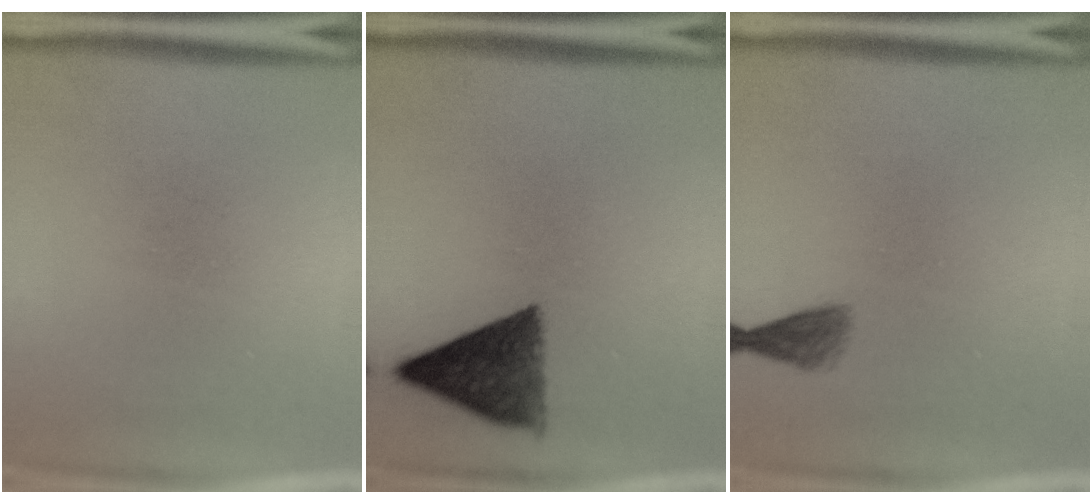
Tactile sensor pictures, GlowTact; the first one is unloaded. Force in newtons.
{"total": 9.2}
{"total": 2.0}